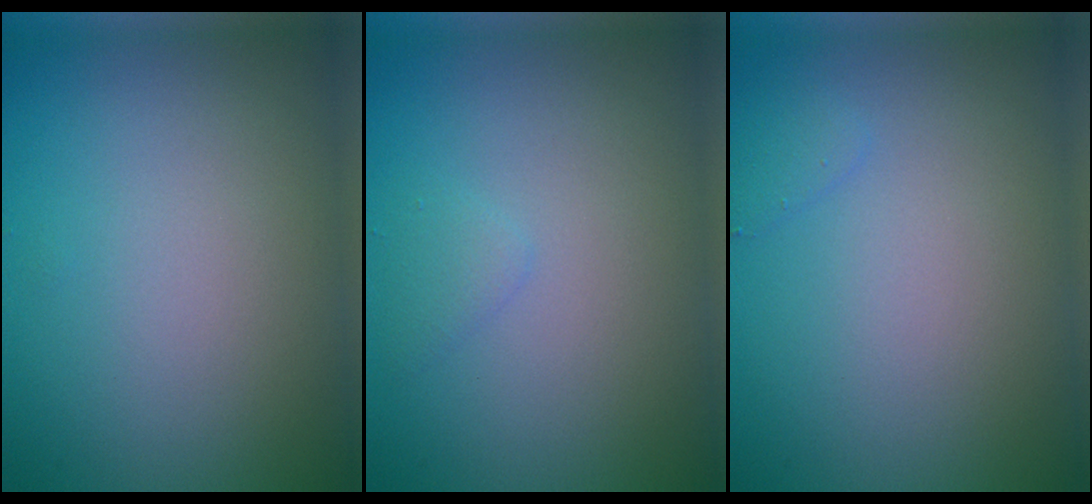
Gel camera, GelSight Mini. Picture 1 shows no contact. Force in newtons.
{"total": 0.9, "press": 0.9, "slide": 0.0}
{"total": 0.8, "press": 0.8, "slide": 0.1}